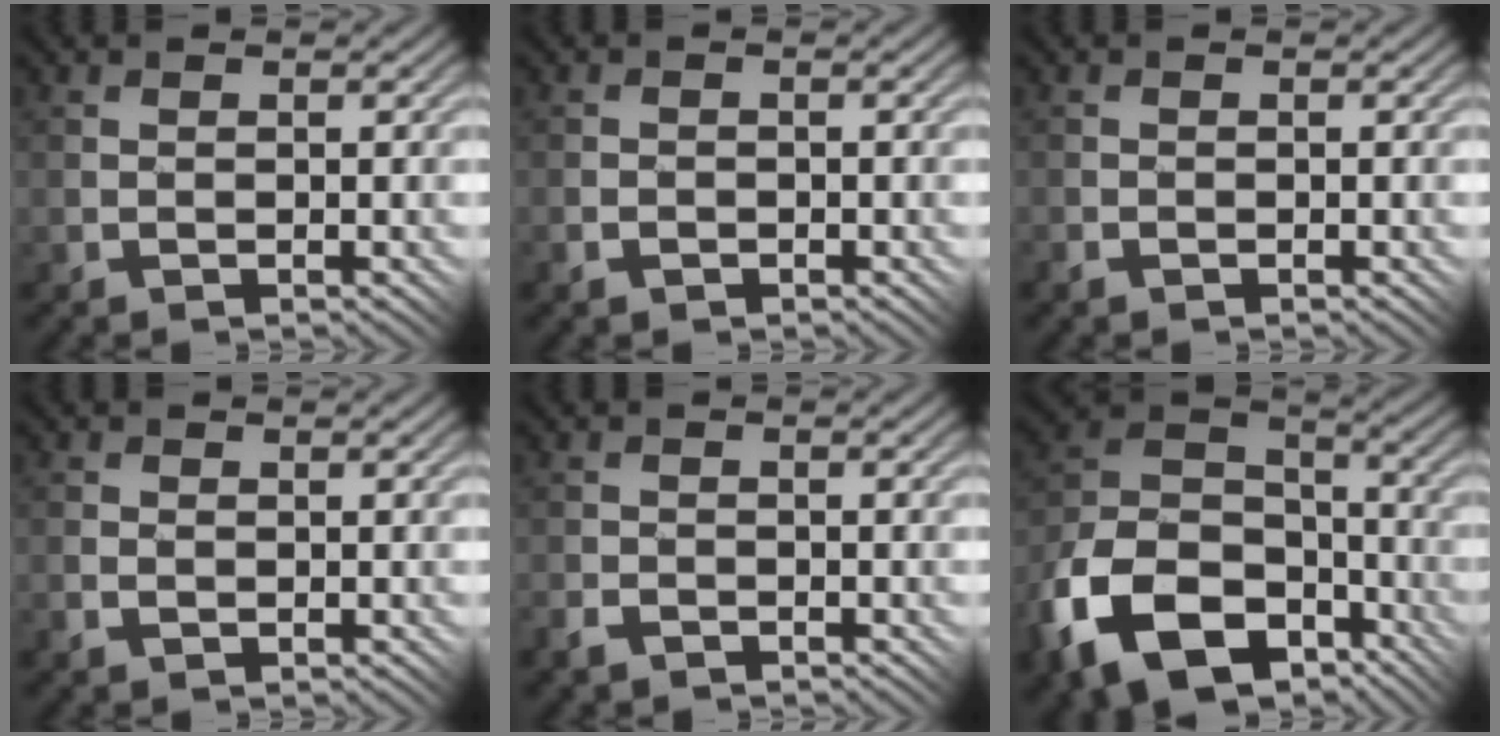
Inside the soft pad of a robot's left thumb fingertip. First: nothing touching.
{"total": 1.2, "force": [-0.8, 0.8, 0.2], "torque": [0.000, 0.001, -0.016]}
{"total": 0.7, "force": [-0.6, 0.4, 0.1], "torque": [-0.002, -0.002, -0.014]}
{"total": 1.5, "force": [-0.4, 1.2, 0.7], "torque": [-0.010, -0.001, -0.007]}
{"total": 2.0, "force": [-1.5, 1.1, 0.5], "torque": [-0.018, -0.004, -0.036]}
{"total": 16.0, "force": [-9.0, 9.9, 8.7], "torque": [-0.207, -0.033, -0.171]}